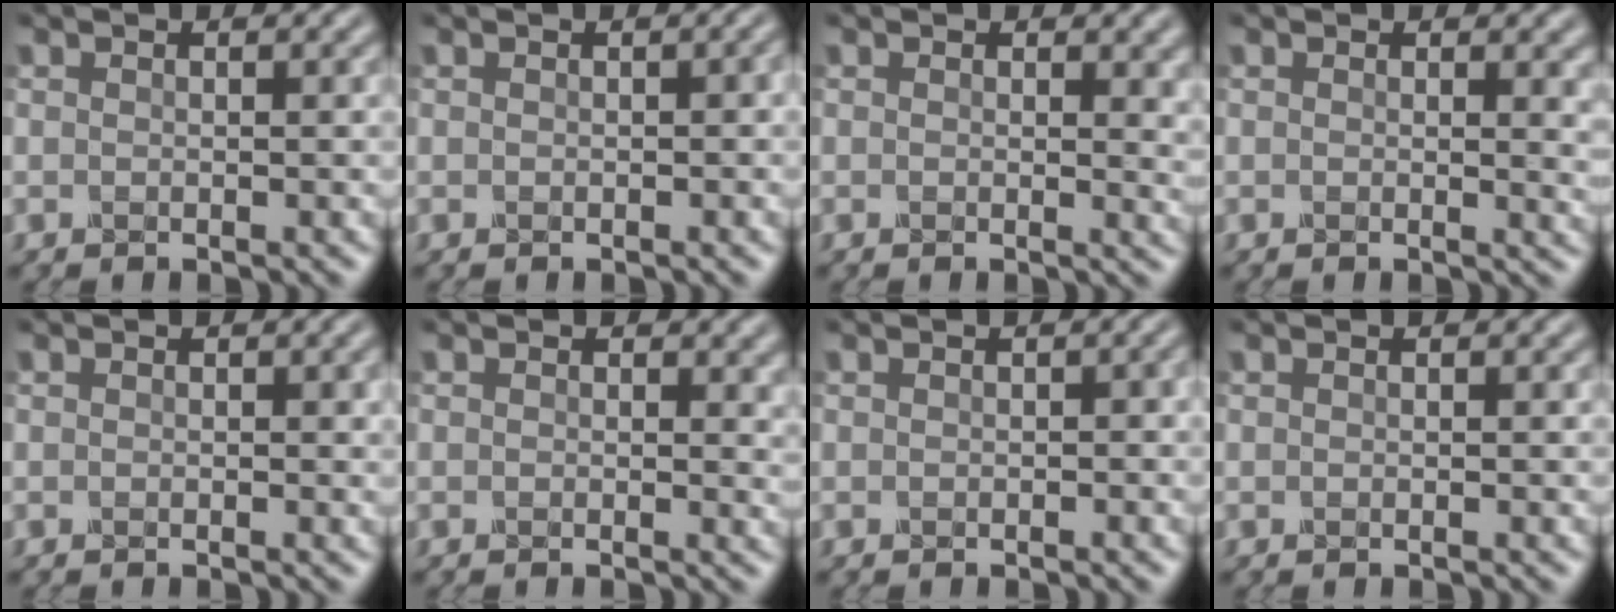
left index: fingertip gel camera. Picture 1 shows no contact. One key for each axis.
{"total": 1.0, "fx": -0.3, "fy": 0.4, "fz": 0.8, "tx": -0.003, "ty": 0.006, "tz": -0.006}
{"total": 2.9, "fx": 0.2, "fy": 1.5, "fz": 2.4, "tx": -0.038, "ty": -0.005, "tz": 0.001}
{"total": 2.8, "fx": 0.2, "fy": 1.3, "fz": 2.5, "tx": -0.036, "ty": -0.005, "tz": 0.001}
{"total": 0.0}
{"total": 1.6, "fx": 0.1, "fy": 0.8, "fz": 1.4, "tx": -0.029, "ty": -0.005, "tz": 0.000}
{"total": 0.5, "fx": -0.4, "fy": 0.2, "fz": 0.3, "tx": 0.001, "ty": 0.002, "tz": -0.003}
{"total": 0.0}